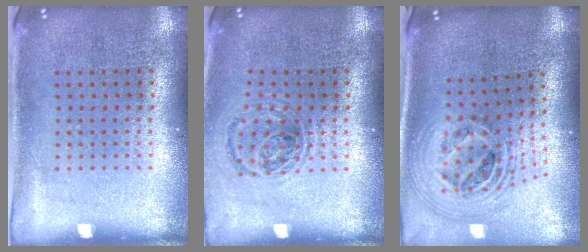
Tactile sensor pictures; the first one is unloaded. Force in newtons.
{"total": 0.9, "press": 0.9, "slide": 0.2}
{"total": 2.5, "press": 1.8, "slide": 1.7}